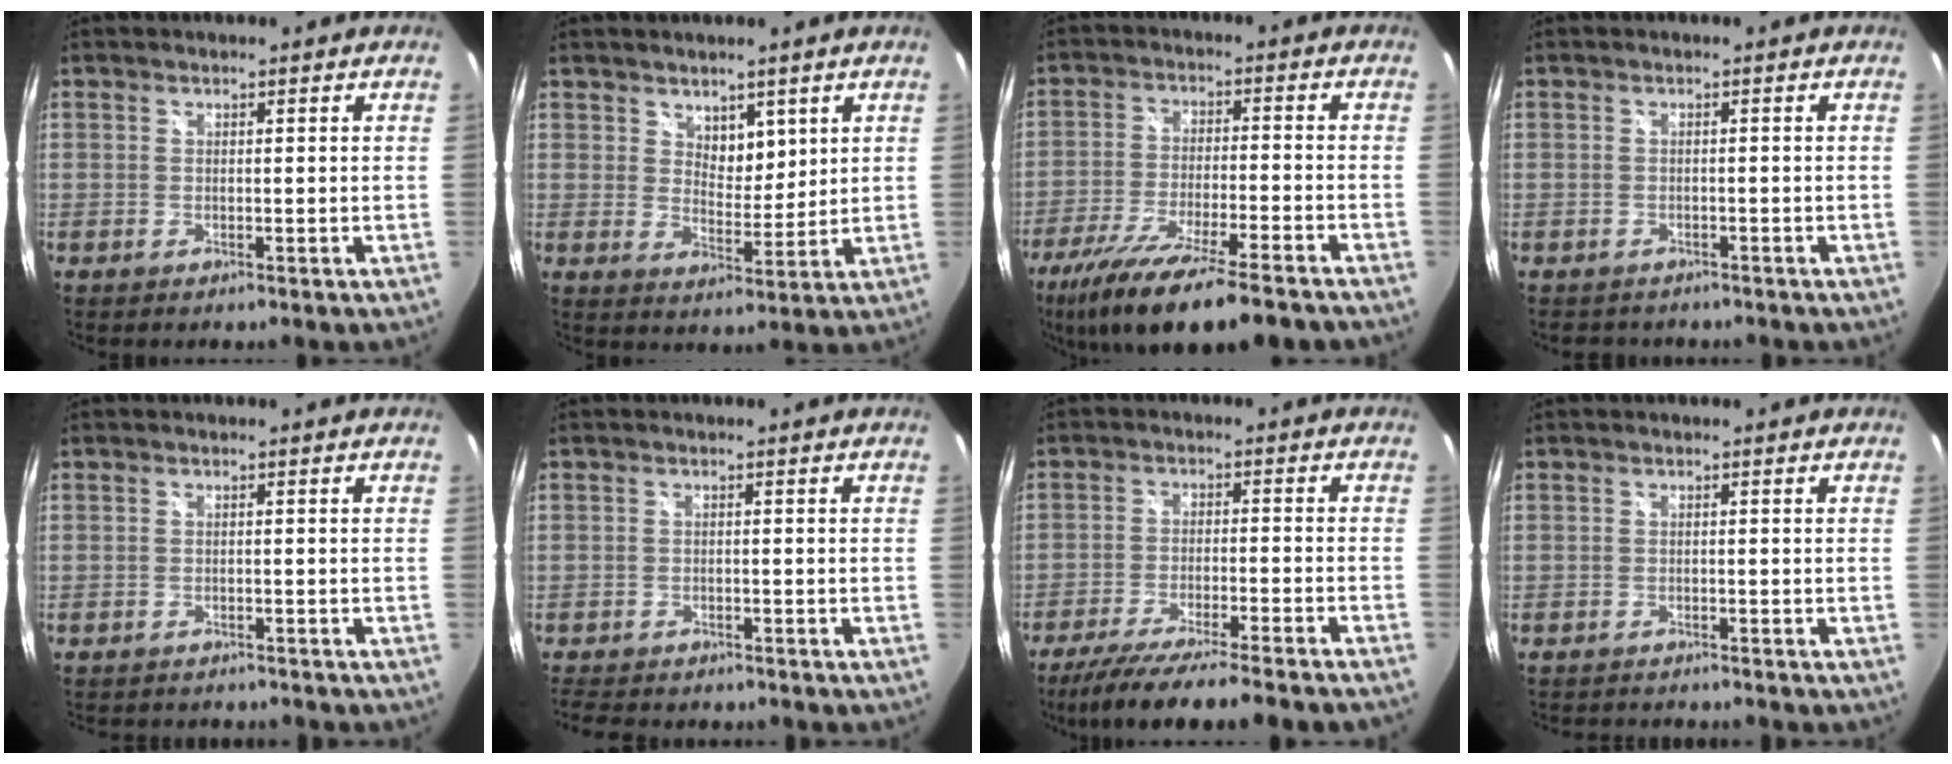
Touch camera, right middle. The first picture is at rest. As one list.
[{"total": 4.7, "force": [2.9, 2.8, 2.5], "torque": [-0.030, -0.003, 0.052]}, {"total": 18.1, "force": [-14.1, 2.2, 11.2], "torque": [-0.222, -0.051, -0.234]}, {"total": 2.5, "force": [-2.2, 1.1, 0.5], "torque": [-0.010, -0.007, -0.032]}, {"total": 5.2, "force": [-4.8, 1.2, 1.6], "torque": [-0.038, -0.015, -0.068]}, {"total": 6.1, "force": [-5.6, 1.8, 1.8], "torque": [-0.055, -0.011, -0.090]}, {"total": 15.5, "force": [-13.6, -0.4, 7.5], "torque": [-0.145, -0.031, -0.210]}, {"total": 4.8, "force": [-4.6, 0.5, 1.2], "torque": [-0.034, -0.015, -0.070]}]